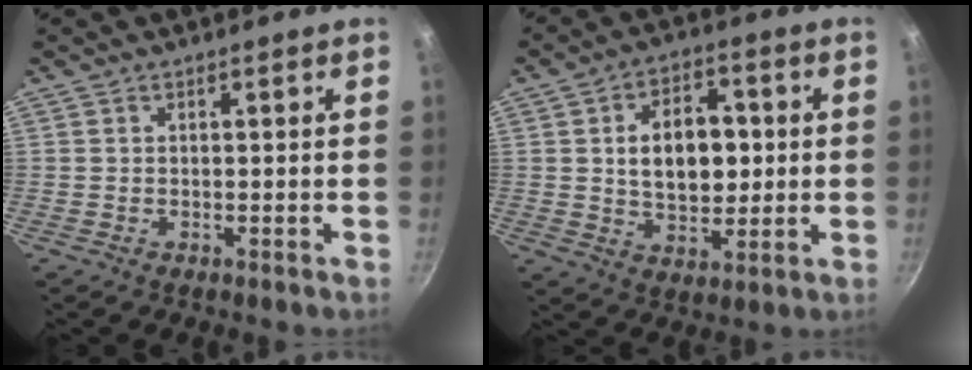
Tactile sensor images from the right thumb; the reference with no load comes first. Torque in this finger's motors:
{"motor_torque": [-0.49, 0.88, 0.42, 0.46, 0.08]}